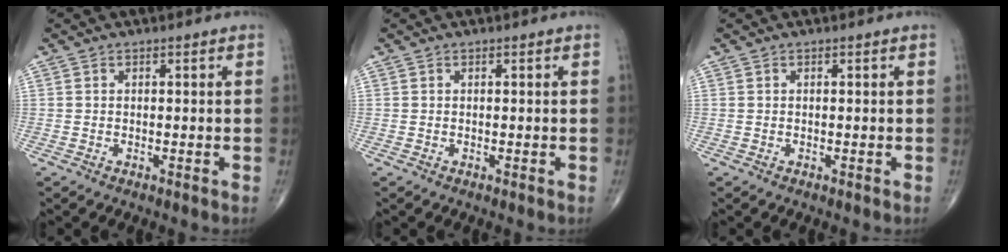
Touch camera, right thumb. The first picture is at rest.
{"total": 0.0}
{"total": 0.0}